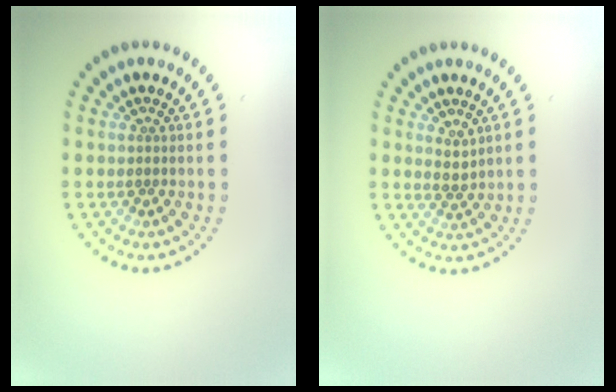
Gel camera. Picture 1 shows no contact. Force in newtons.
{"total": 1.5, "press": 1.2, "slide": 0.9}